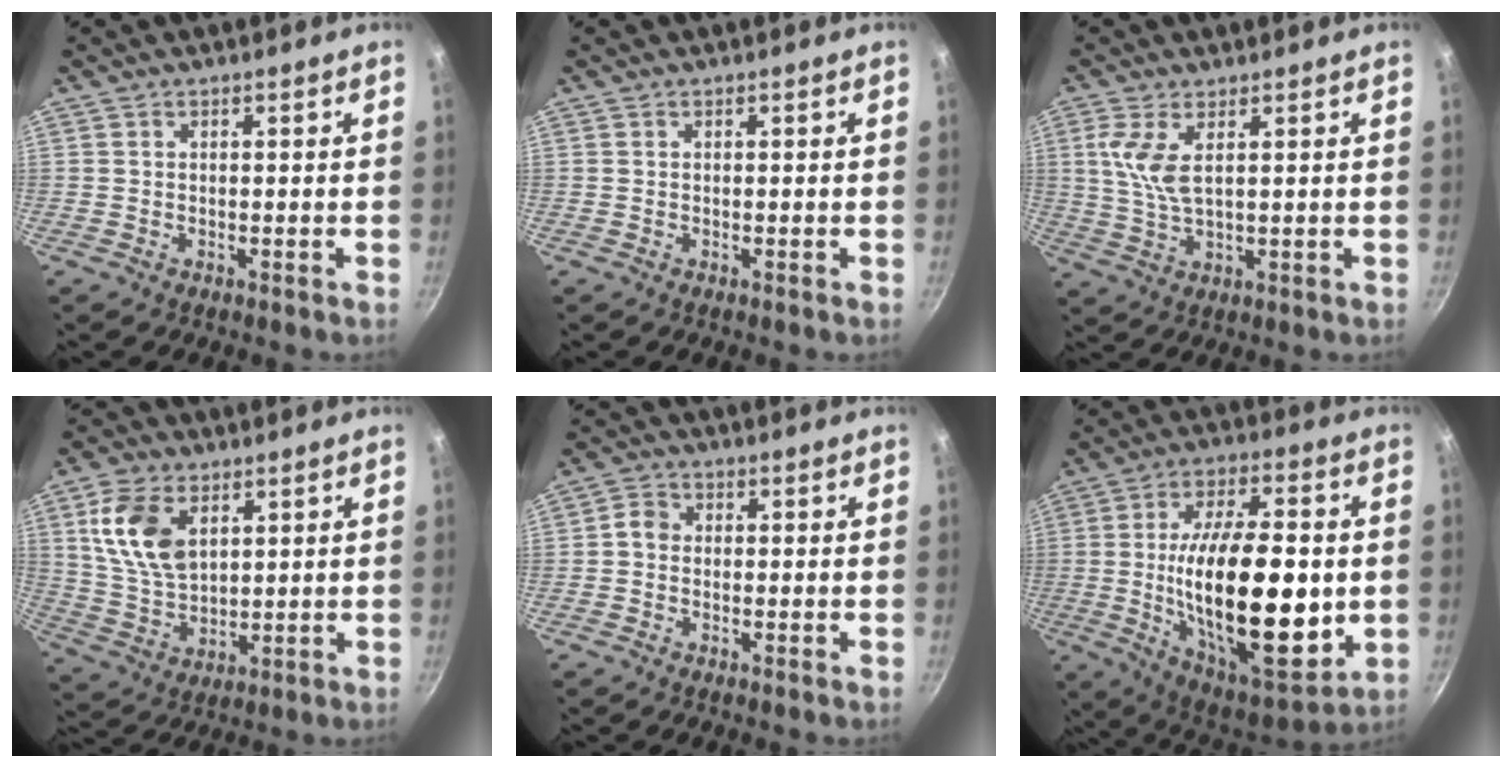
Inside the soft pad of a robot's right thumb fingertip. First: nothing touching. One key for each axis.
{"total": 0.0}
{"total": 6.5, "fx": 2.1, "fy": 2.6, "fz": 5.5, "tx": -0.117, "ty": -0.010, "tz": 0.047}
{"total": 12.2, "fx": 4.3, "fy": 7.6, "fz": 8.6, "tx": -0.153, "ty": -0.023, "tz": 0.091}
{"total": 2.8, "fx": -0.2, "fy": 2.4, "fz": 1.4, "tx": -0.022, "ty": 0.009, "tz": -0.014}
{"total": 28.1, "fx": -1.6, "fy": 12.0, "fz": 25.4, "tx": -0.410, "ty": -0.008, "tz": -0.020}